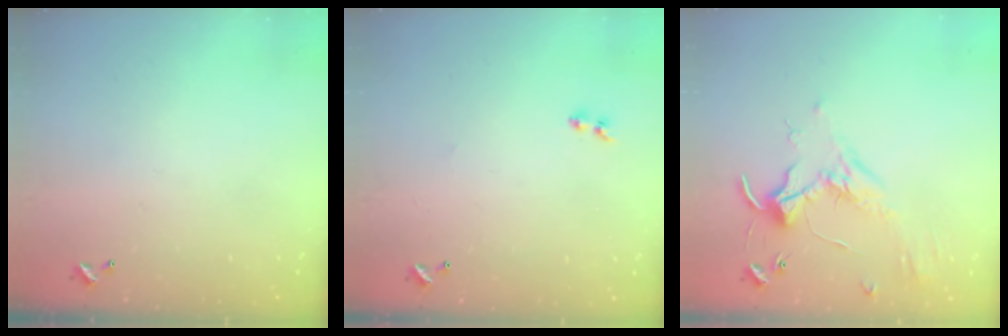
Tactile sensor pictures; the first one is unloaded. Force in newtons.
{"total": 1.9, "press": 1.7, "slide": 0.9}
{"total": 1.7, "press": 1.6, "slide": 0.5}